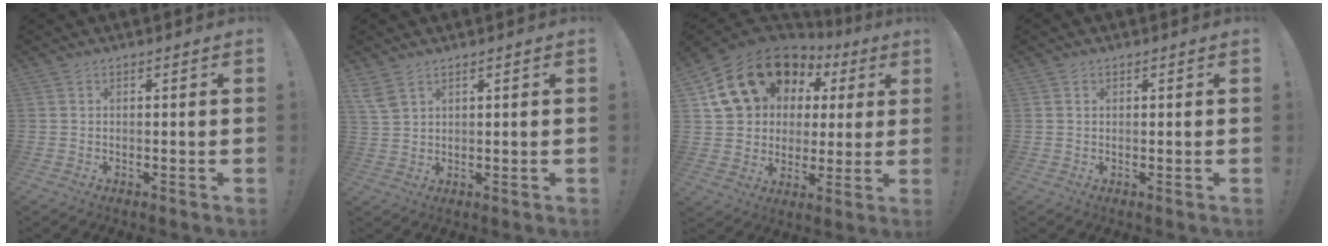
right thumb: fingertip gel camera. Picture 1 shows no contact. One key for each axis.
{"total": 4.3, "fx": 2.7, "fy": 2.2, "fz": 2.6, "tx": -0.067, "ty": -0.007, "tz": 0.056}
{"total": 18.8, "fx": 9.7, "fy": 13.6, "fz": 8.7, "tx": -0.140, "ty": -0.046, "tz": 0.198}
{"total": 0.7, "fx": 0.3, "fy": 0.6, "fz": 0.0, "tx": 0.007, "ty": -0.001, "tz": 0.005}